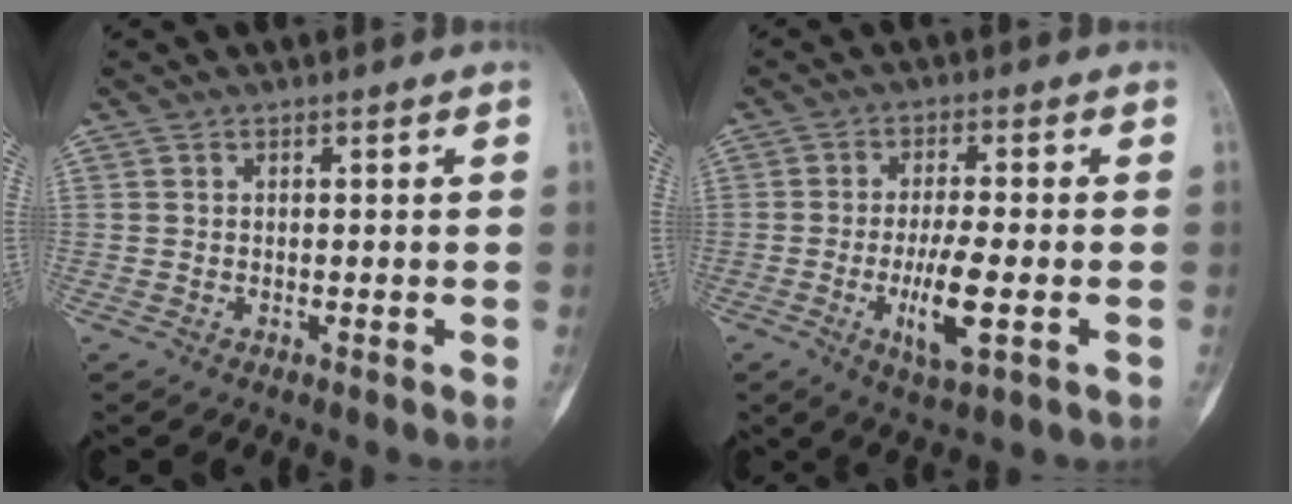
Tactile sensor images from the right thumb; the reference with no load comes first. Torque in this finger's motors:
{"motor_torque": [-0.09, 0.30, 0.24, 0.15, 0.13]}